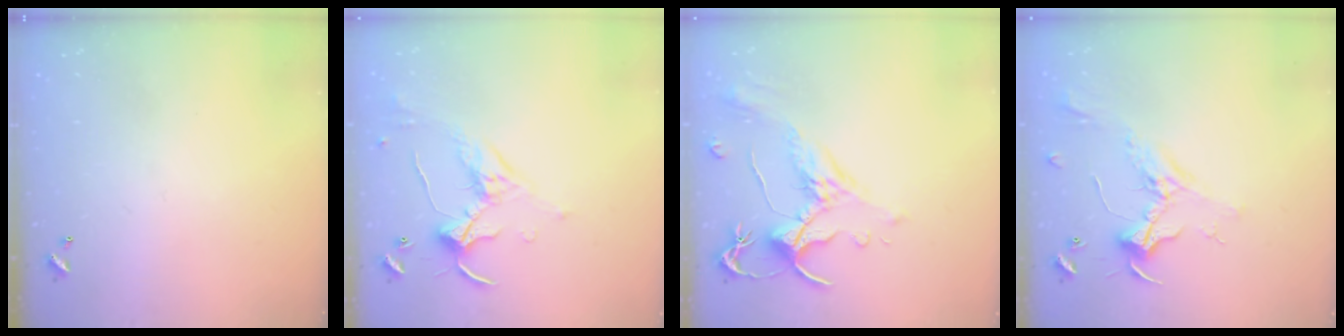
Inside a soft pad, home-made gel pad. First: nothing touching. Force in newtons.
{"total": 1.2, "press": 0.8, "slide": 0.8}
{"total": 1.5, "press": 1.0, "slide": 1.1}
{"total": 2.4, "press": 2.3, "slide": 0.8}